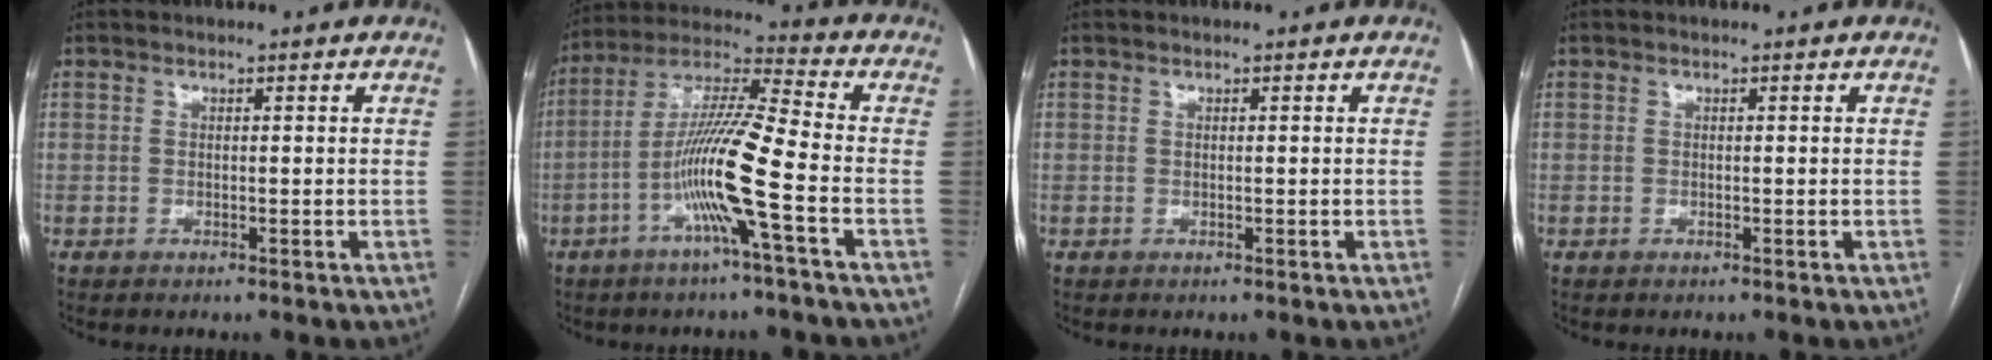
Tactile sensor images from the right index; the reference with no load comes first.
{"total": 12.9, "force": [-4.4, -0.7, 12.1], "torque": [-0.234, 0.007, -0.091]}
{"total": 0.0}
{"total": 0.0}